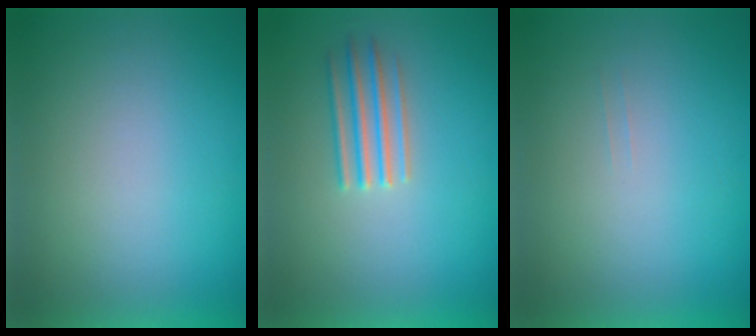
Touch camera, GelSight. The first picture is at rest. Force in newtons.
{"total": 2.7}
{"total": 1.1}